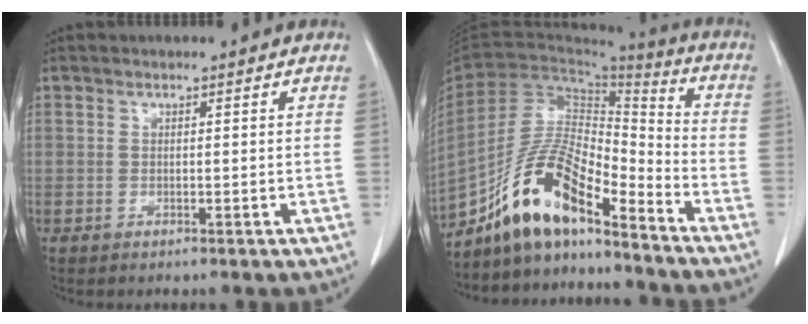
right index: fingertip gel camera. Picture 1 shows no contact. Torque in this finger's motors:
{"motor_torque": [1.10, -1.04, 0.98, 0.21]}